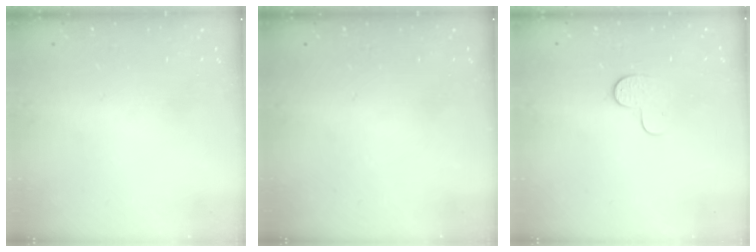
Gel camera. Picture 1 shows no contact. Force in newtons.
{"total": 0.0}
{"total": 5.2, "press": 5.2, "slide": 0.5}